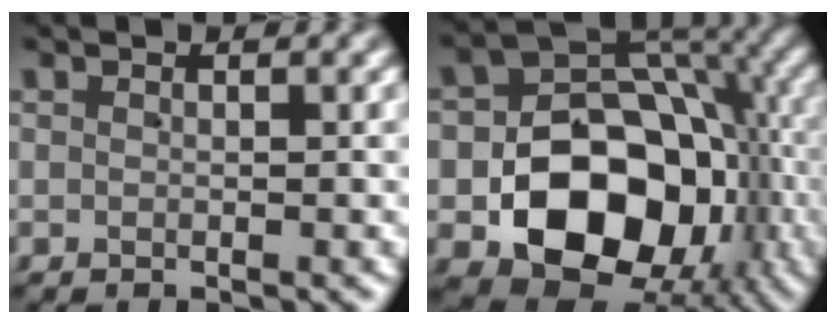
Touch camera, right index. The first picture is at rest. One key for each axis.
{"total": 17.7, "fx": -3.3, "fy": 13.0, "fz": 11.6, "tx": -0.204, "ty": -0.049, "tz": -0.037}